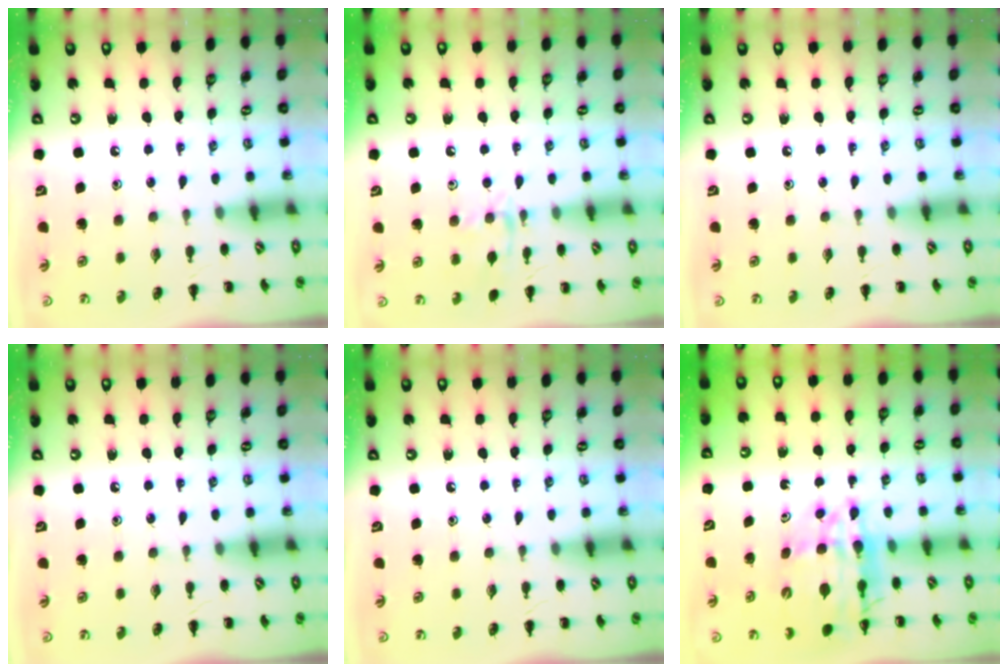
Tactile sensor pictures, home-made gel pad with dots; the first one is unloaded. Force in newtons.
{"total": 9.7, "press": 9.6, "slide": 1.0}
{"total": 0.0}
{"total": 0.0}
{"total": 0.0}
{"total": 13.8, "press": 13.3, "slide": 3.7}